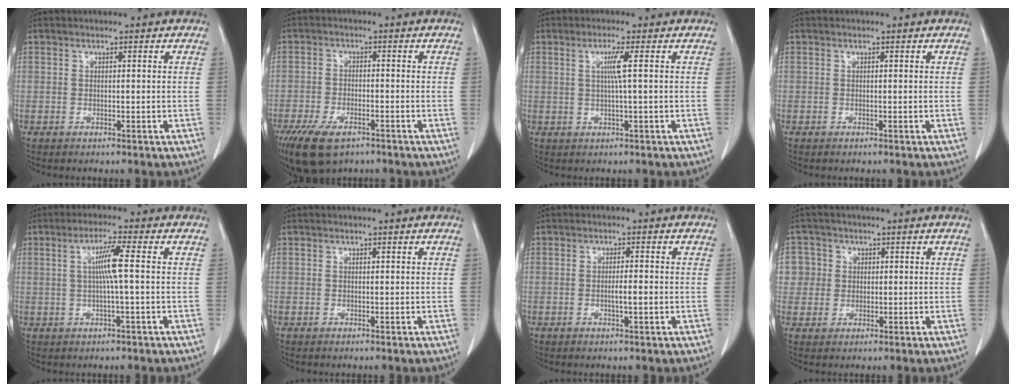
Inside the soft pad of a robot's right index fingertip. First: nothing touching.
{"total": 10.1, "force": [-6.3, 4.9, 6.2], "torque": [-0.132, -0.017, -0.101]}
{"total": 3.1, "force": [0.6, -0.7, 2.9], "torque": [-0.061, -0.001, 0.010]}
{"total": 0.0}
{"total": 4.8, "force": [0.4, -0.6, 4.8], "torque": [-0.091, 0.003, 0.009]}
{"total": 0.0}
{"total": 2.1, "force": [-0.3, 0.2, 2.1], "torque": [-0.036, 0.001, -0.003]}
{"total": 4.9, "force": [1.0, 4.8, 0.2], "torque": [0.008, 0.015, 0.021]}